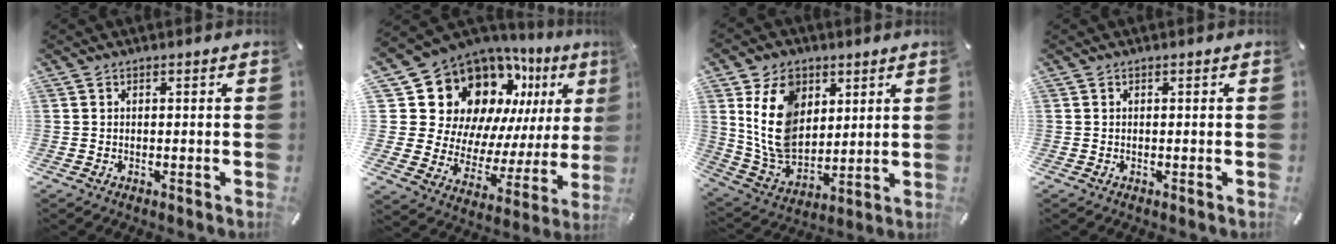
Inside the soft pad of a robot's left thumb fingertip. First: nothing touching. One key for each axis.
{"total": 18.6, "fx": 11.0, "fy": 13.2, "fz": 7.2, "tx": -0.114, "ty": -0.107, "tz": 0.224}
{"total": 14.7, "fx": 5.1, "fy": 10.8, "fz": 8.5, "tx": -0.179, "ty": -0.016, "tz": 0.096}
{"total": 0.0}